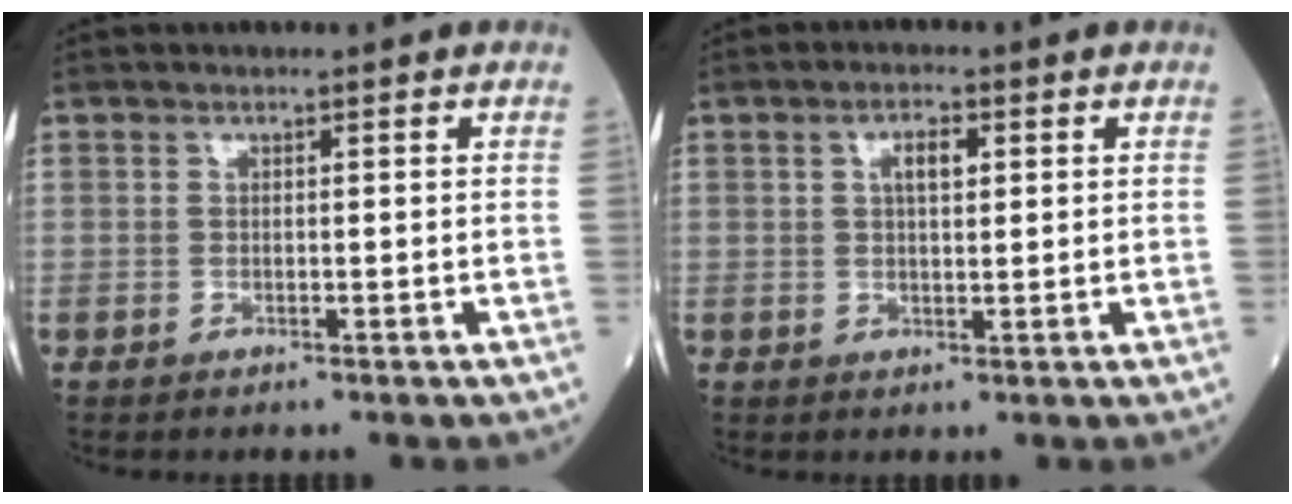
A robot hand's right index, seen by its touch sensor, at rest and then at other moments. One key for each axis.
{"total": 3.3, "fx": 1.1, "fy": 1.2, "fz": 2.8, "tx": -0.052, "ty": 0.003, "tz": 0.018}